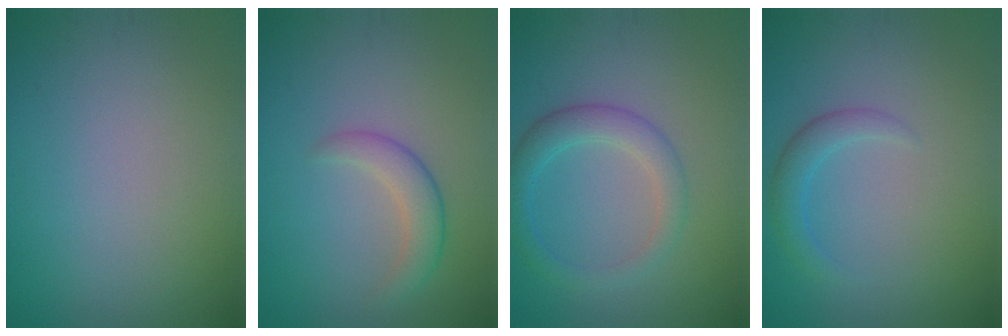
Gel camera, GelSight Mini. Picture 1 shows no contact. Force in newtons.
{"total": 2.6, "press": 2.6, "slide": 0.1}
{"total": 3.1, "press": 3.1, "slide": 0.1}
{"total": 1.9, "press": 1.9, "slide": 0.1}